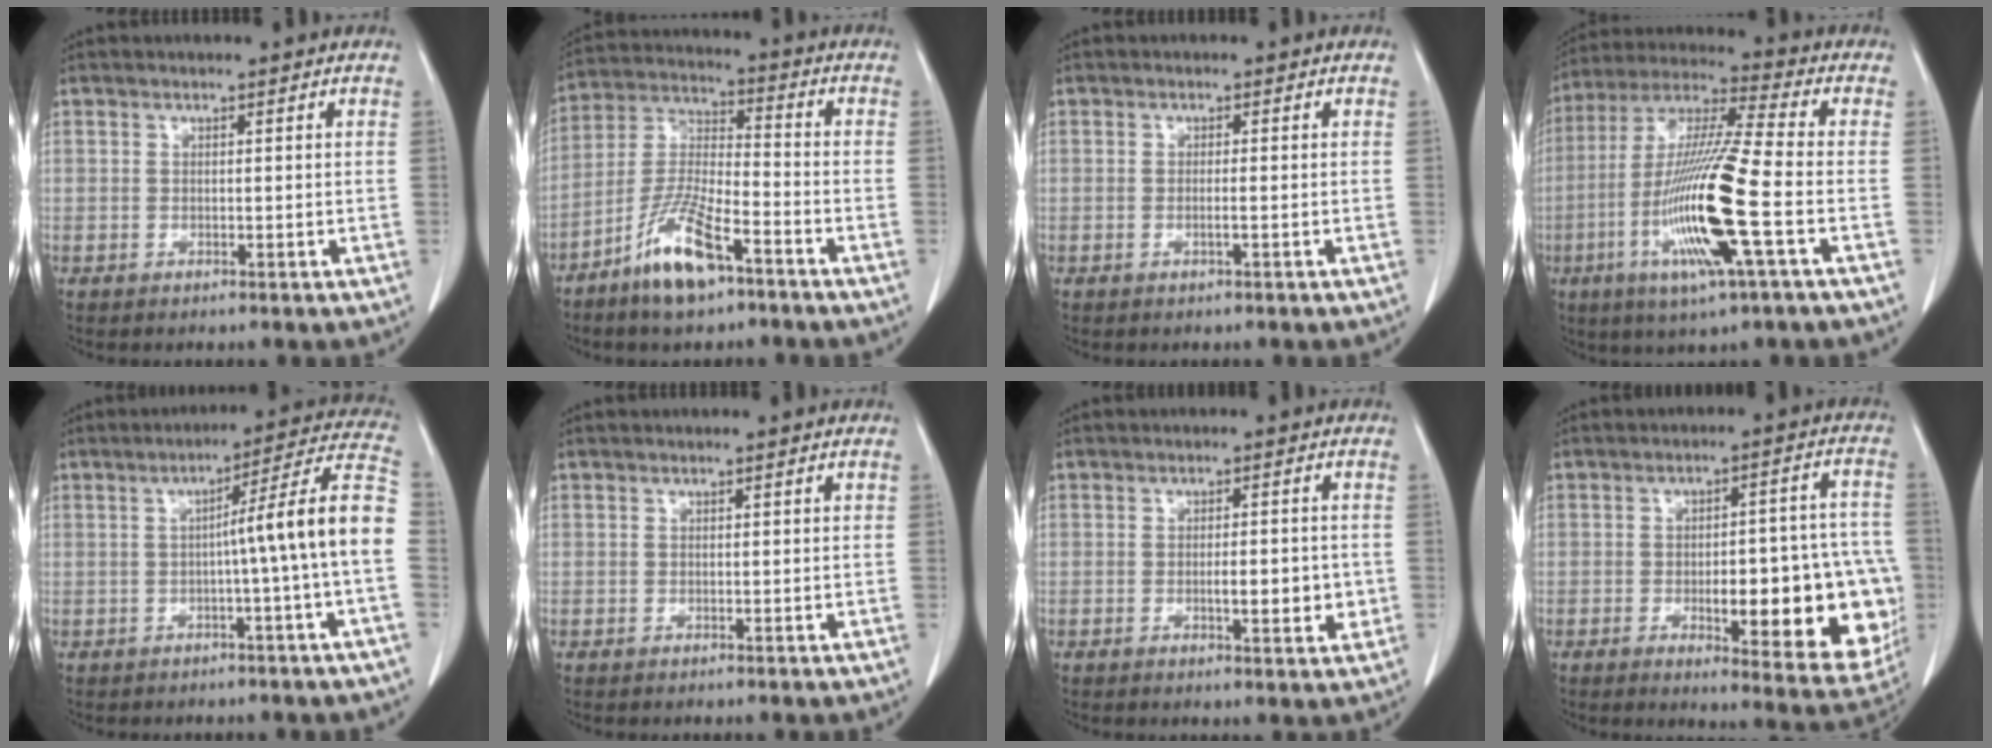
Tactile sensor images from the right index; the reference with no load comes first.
{"total": 11.4, "force": [-7.1, 2.6, 8.5], "torque": [-0.182, -0.010, -0.135]}
{"total": 1.1, "force": [-0.3, -0.2, 1.0], "torque": [-0.021, -0.002, -0.006]}
{"total": 17.6, "force": [-5.1, 0.3, 16.8], "torque": [-0.345, -0.018, -0.102]}
{"total": 11.9, "force": [-1.2, -1.8, 11.7], "torque": [-0.151, 0.026, -0.022]}
{"total": 0.6, "force": [0.2, 0.2, 0.6], "torque": [-0.007, 0.002, 0.002]}
{"total": 4.9, "force": [-0.7, 1.3, 4.6], "torque": [-0.070, -0.003, -0.007]}
{"total": 19.3, "force": [-4.1, 5.8, 18.0], "torque": [-0.147, 0.028, -0.025]}